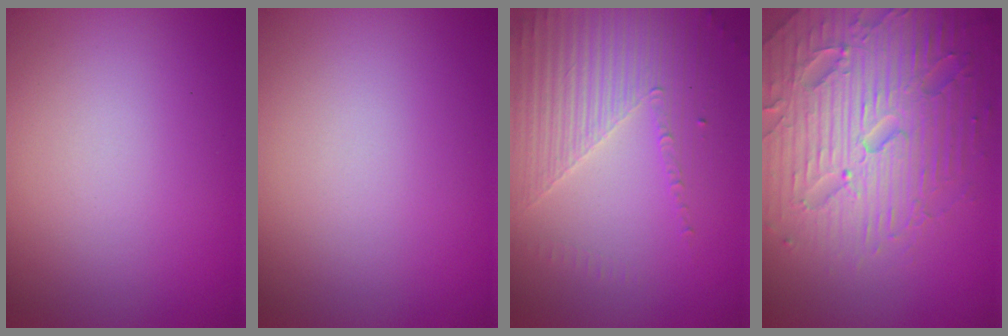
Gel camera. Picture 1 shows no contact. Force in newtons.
{"total": 0.0}
{"total": 3.7, "press": 3.3, "slide": 1.5}
{"total": 7.4, "press": 7.2, "slide": 1.7}